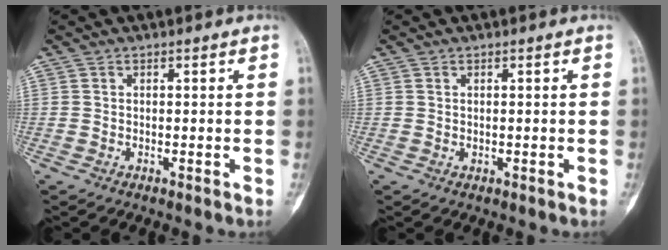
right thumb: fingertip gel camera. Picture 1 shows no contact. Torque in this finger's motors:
{"motor_torque": [-0.25, 0.27, -0.37, 0.20, -0.11]}